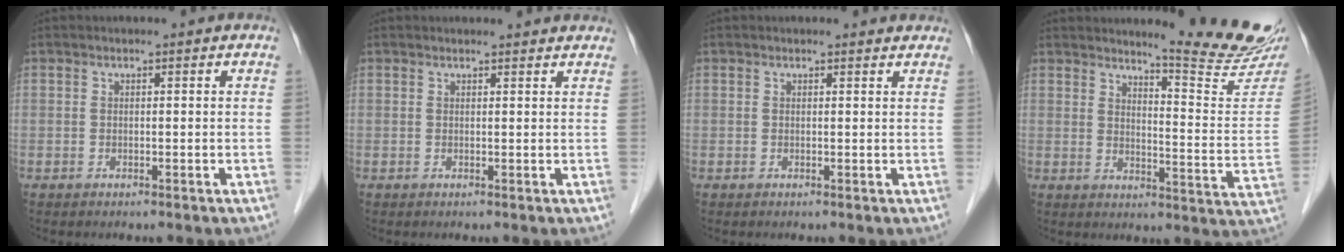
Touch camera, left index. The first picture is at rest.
{"total": 4.6, "force": [4.4, 0.7, 0.9], "torque": [-0.011, 0.015, 0.042]}
{"total": 1.9, "force": [1.8, 0.4, 0.1], "torque": [-0.010, -0.001, 0.011]}
{"total": 14.4, "force": [13.6, -0.9, 4.9], "torque": [-0.065, -0.097, 0.160]}